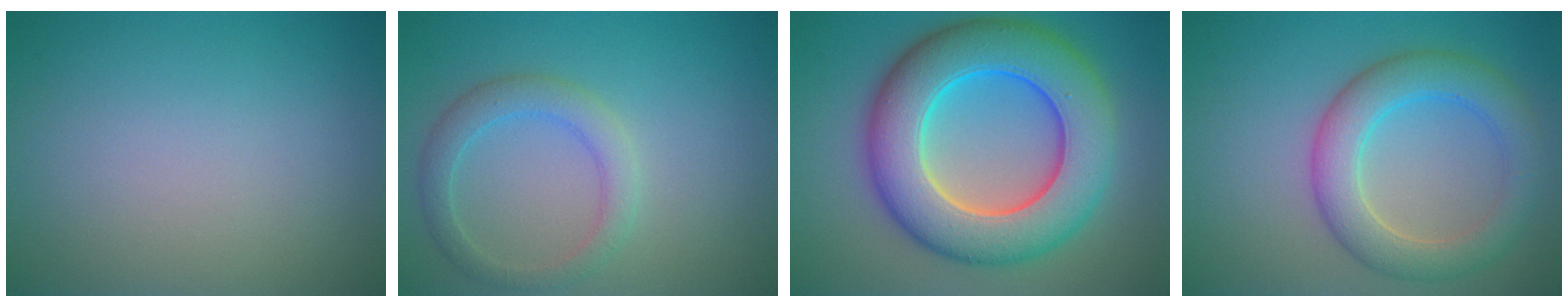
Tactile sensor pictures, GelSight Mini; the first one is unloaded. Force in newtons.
{"total": 2.8, "press": 2.8, "slide": 0.1}
{"total": 11.8, "press": 11.8, "slide": 0.3}
{"total": 5.4, "press": 5.4, "slide": 0.2}